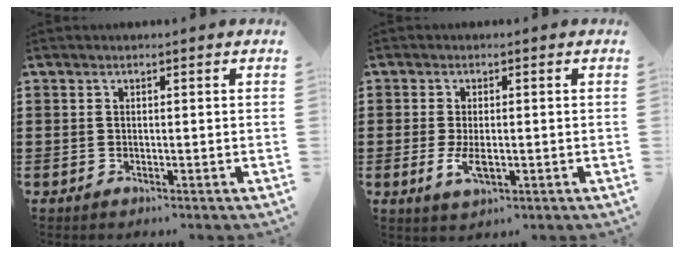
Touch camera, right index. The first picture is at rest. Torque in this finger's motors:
{"motor_torque": [1.24, 0.90, 0.16, 0.07]}